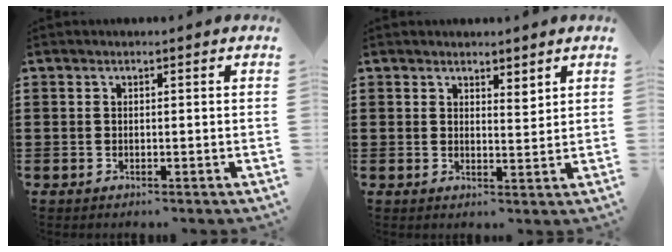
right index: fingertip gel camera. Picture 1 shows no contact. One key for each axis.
{"total": 2.2, "fx": 2.1, "fy": 0.7, "fz": 0.4, "tx": -0.013, "ty": 0.006, "tz": 0.040}